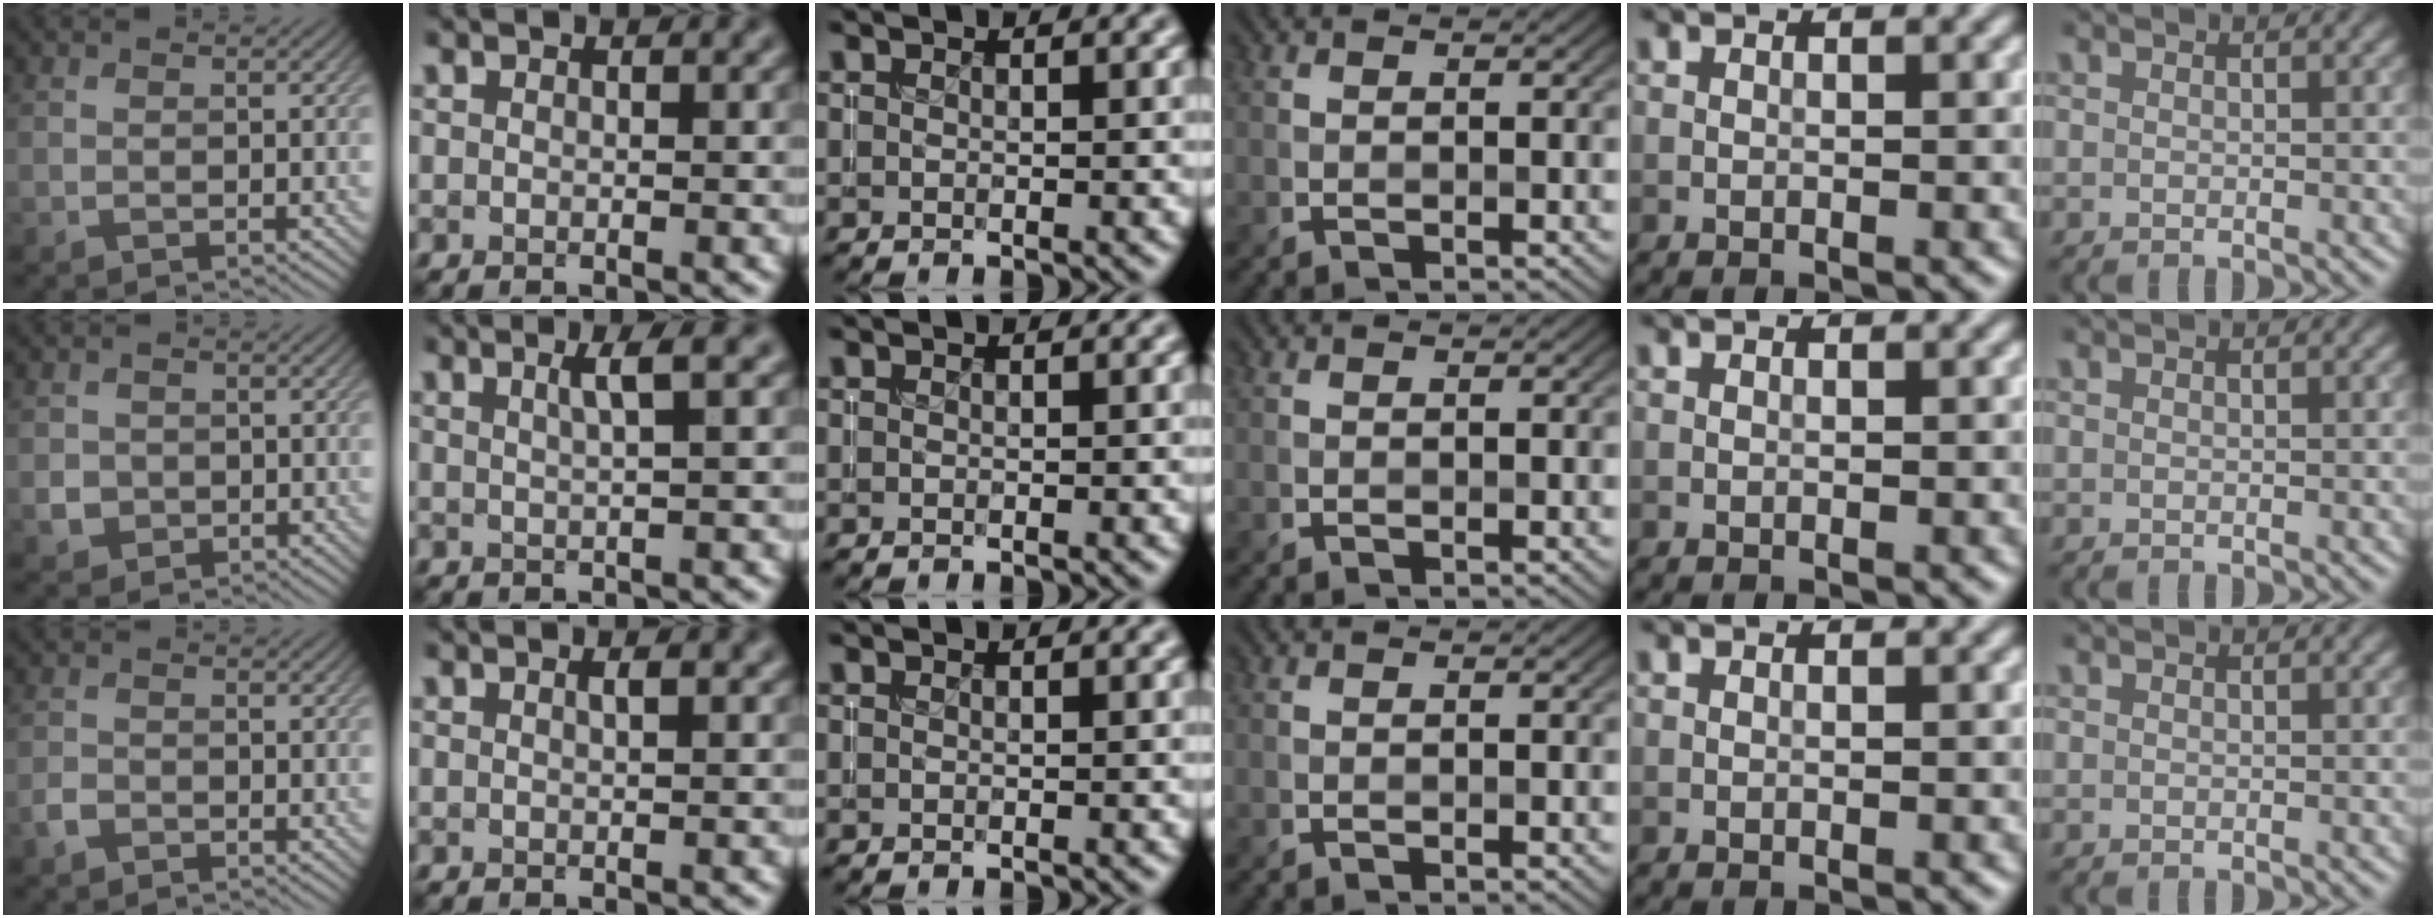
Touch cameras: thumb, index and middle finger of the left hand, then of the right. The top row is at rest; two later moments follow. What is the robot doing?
{"motion": "insert", "object": "coin"}